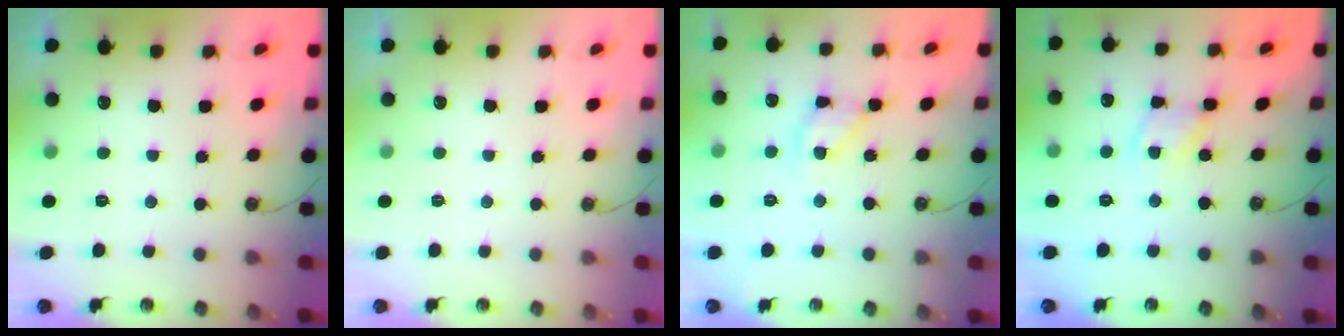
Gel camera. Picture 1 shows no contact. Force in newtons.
{"total": 0.0}
{"total": 11.3, "press": 11.3, "slide": 1.2}
{"total": 8.0, "press": 8.0, "slide": 0.4}